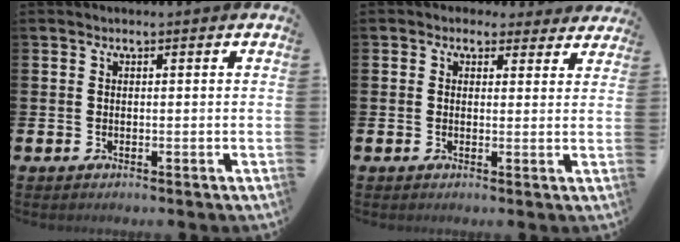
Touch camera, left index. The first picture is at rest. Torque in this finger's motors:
{"motor_torque": [1.12, -1.02, 0.40, 0.02]}